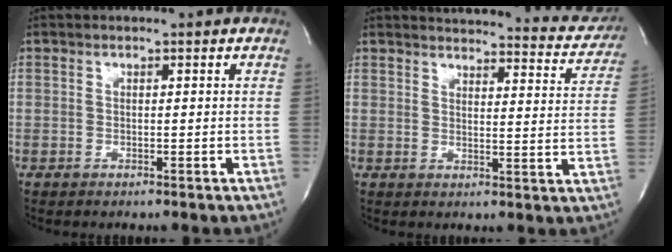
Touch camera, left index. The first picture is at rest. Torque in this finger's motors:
{"motor_torque": [1.09, -1.04, 0.08, 0.04]}